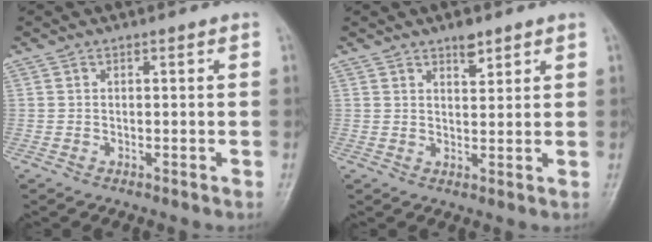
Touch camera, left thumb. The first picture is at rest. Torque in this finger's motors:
{"motor_torque": [1.10, -0.03, 0.57, -0.24, 0.00]}